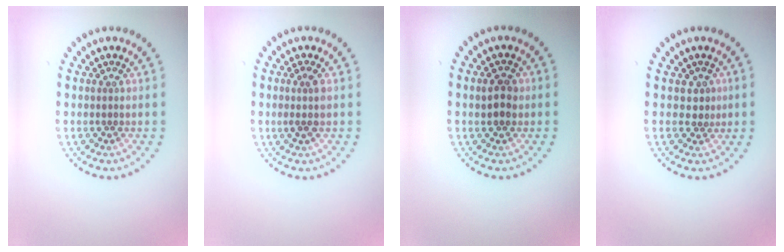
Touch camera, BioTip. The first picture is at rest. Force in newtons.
{"total": 1.4, "press": 1.3, "slide": 0.7}
{"total": 2.1, "press": 2.1, "slide": 0.2}
{"total": 1.2, "press": 0.8, "slide": 0.9}